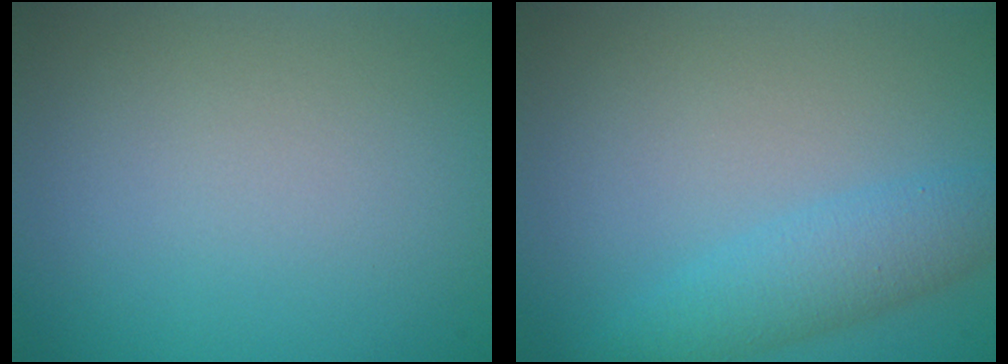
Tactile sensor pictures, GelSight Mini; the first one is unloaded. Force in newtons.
{"total": 3.3, "press": 3.3, "slide": 0.1}